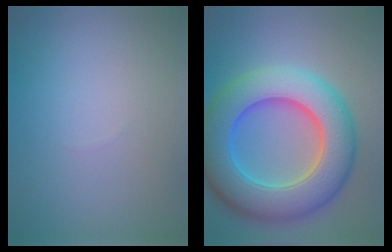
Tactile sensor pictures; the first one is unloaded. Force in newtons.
{"total": 11.8, "press": 11.8, "slide": 0.4}